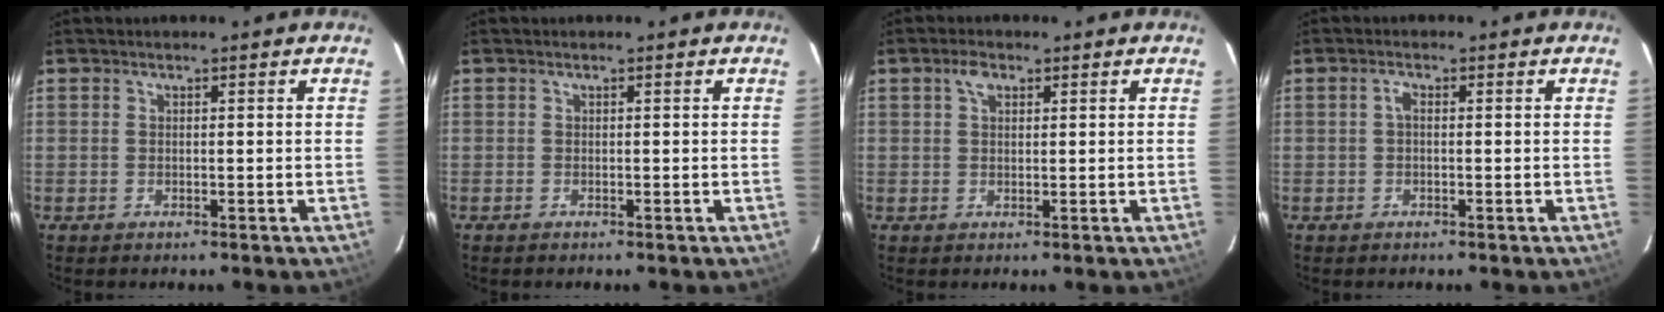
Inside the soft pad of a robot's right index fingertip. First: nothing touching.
{"total": 0.0}
{"total": 2.5, "force": [1.2, 1.5, 1.6], "torque": [-0.029, 0.009, 0.020]}
{"total": 1.2, "force": [-0.1, 0.6, 1.0], "torque": [-0.019, 0.006, -0.004]}